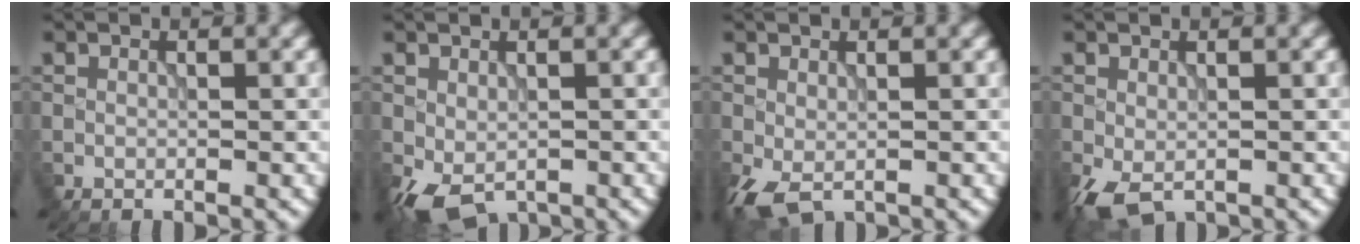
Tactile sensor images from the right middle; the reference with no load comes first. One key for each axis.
{"total": 3.7, "fx": -1.7, "fy": 2.2, "fz": 2.5, "tx": -0.051, "ty": -0.011, "tz": -0.026}
{"total": 3.1, "fx": -1.2, "fy": 1.7, "fz": 2.3, "tx": -0.064, "ty": -0.011, "tz": -0.023}
{"total": 3.3, "fx": -1.5, "fy": 1.8, "fz": 2.2, "tx": -0.059, "ty": -0.013, "tz": -0.028}